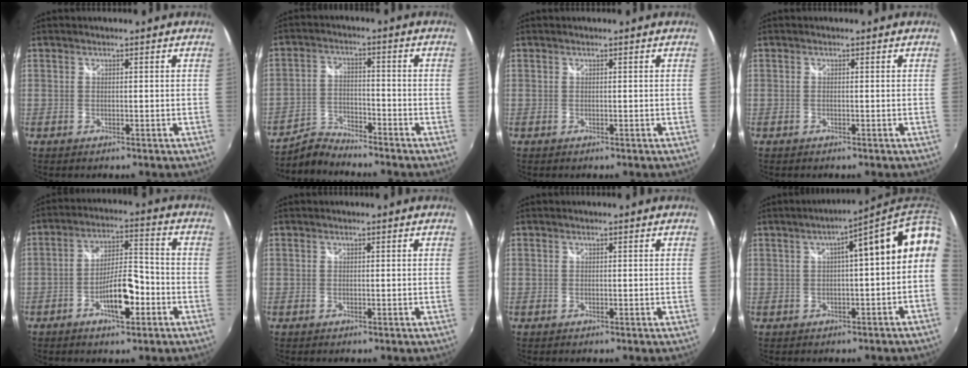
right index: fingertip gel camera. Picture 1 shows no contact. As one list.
[{"total": 5.3, "force": [-5.3, 0.5, 0.0], "torque": [-0.010, 0.014, -0.107]}, {"total": 0.0}, {"total": 0.0}, {"total": 9.2, "force": [-3.9, 3.0, 7.8], "torque": [-0.138, 0.015, -0.056]}, {"total": 0.0}, {"total": 0.0}, {"total": 11.8, "force": [2.6, 1.8, 11.4], "torque": [-0.149, 0.020, 0.047]}]